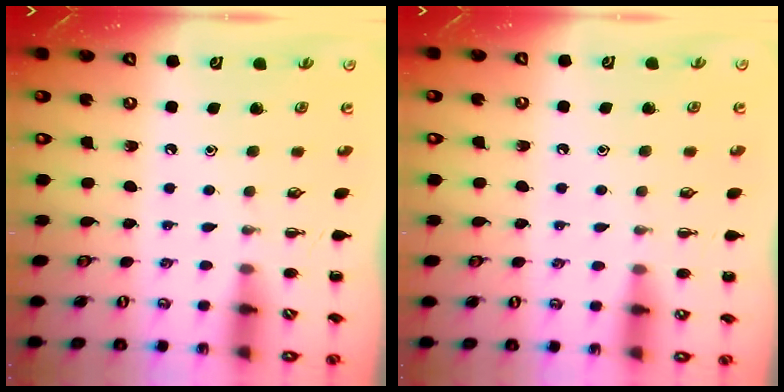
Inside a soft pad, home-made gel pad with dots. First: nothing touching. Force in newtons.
{"total": 3.2, "press": 3.1, "slide": 1.1}